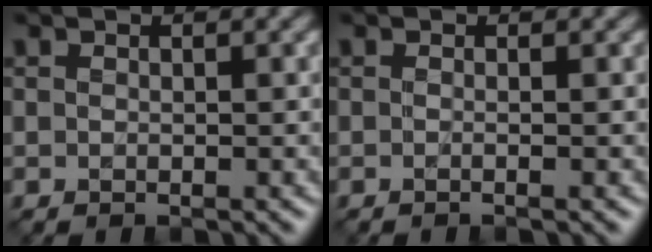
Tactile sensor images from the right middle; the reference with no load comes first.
{"total": 1.6, "force": [0.0, 0.8, 1.5], "torque": [-0.005, -0.011, -0.024]}